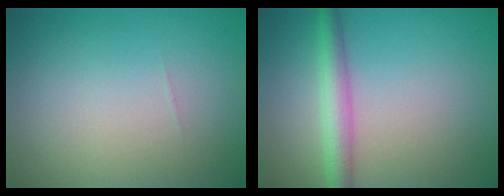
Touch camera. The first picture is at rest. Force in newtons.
{"total": 3.4, "press": 3.4, "slide": 0.1}